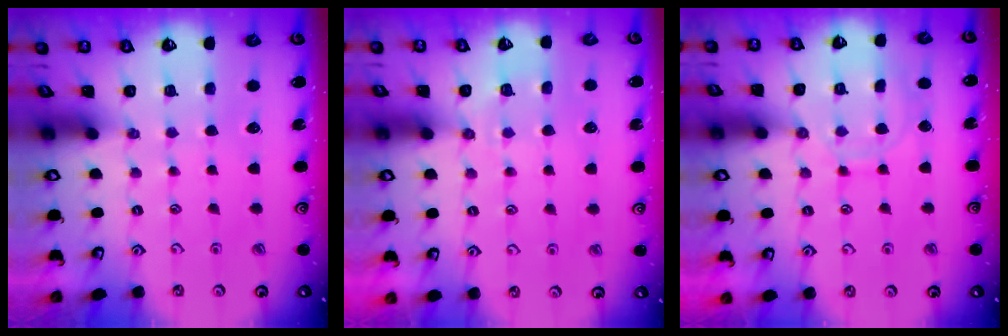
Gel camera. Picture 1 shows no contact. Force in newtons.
{"total": 3.0, "press": 2.9, "slide": 0.7}
{"total": 8.9, "press": 8.9, "slide": 0.8}